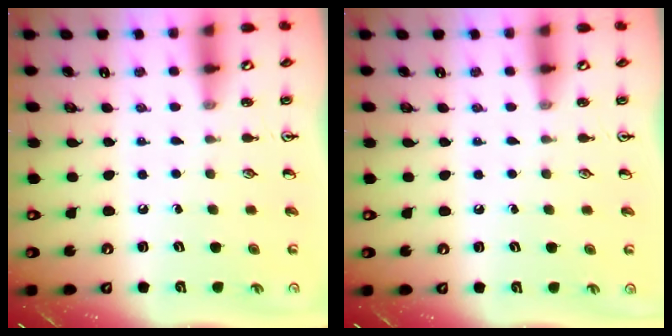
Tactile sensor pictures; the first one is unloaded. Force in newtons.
{"total": 0.0}